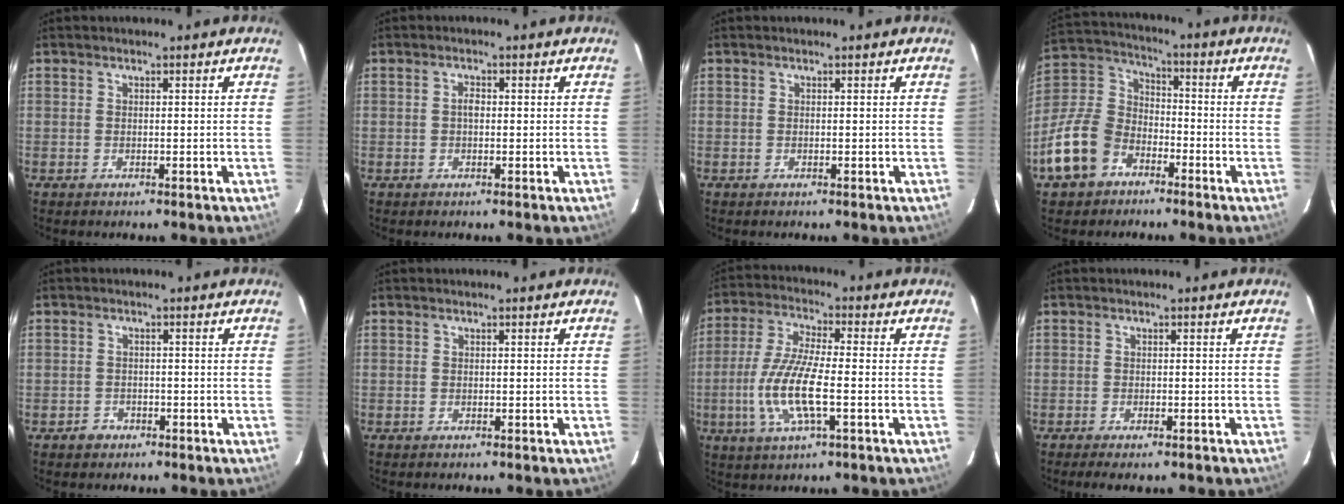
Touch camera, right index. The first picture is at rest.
{"total": 1.3, "force": [-0.1, 0.8, 1.0], "torque": [-0.019, 0.006, -0.003]}
{"total": 0.0}
{"total": 15.3, "force": [-8.0, 11.0, 7.0], "torque": [-0.177, 0.036, -0.142]}
{"total": 2.3, "force": [-1.2, 2.0, 0.2], "torque": [-0.006, 0.006, -0.018]}
{"total": 0.0}
{"total": 11.9, "force": [-2.9, 2.6, 11.2], "torque": [-0.235, -0.009, -0.059]}
{"total": 3.0, "force": [-2.4, 0.6, 1.7], "torque": [-0.038, -0.012, -0.040]}